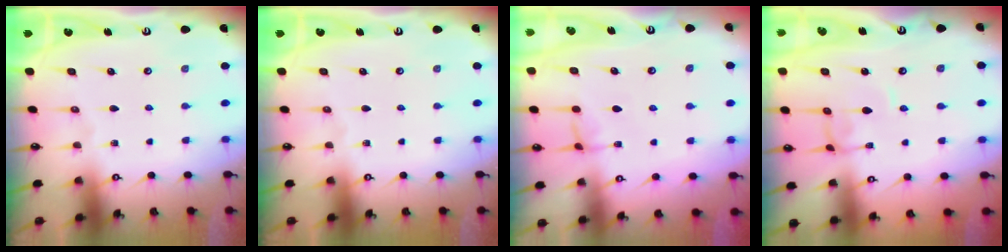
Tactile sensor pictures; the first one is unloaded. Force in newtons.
{"total": 0.0}
{"total": 1.4, "press": 1.3, "slide": 0.4}
{"total": 2.0, "press": 2.0, "slide": 0.1}